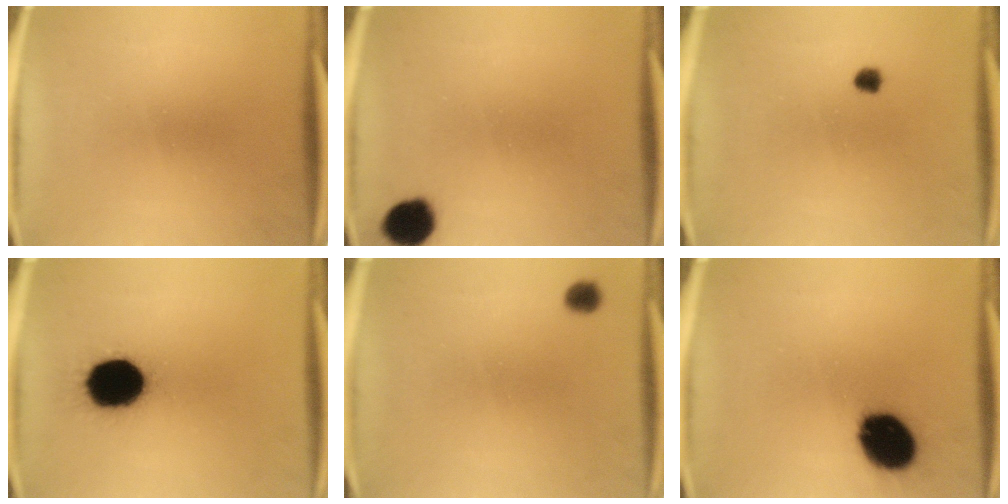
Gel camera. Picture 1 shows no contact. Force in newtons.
{"total": 7.2}
{"total": 1.9}
{"total": 19.4}
{"total": 2.3}
{"total": 15.0}